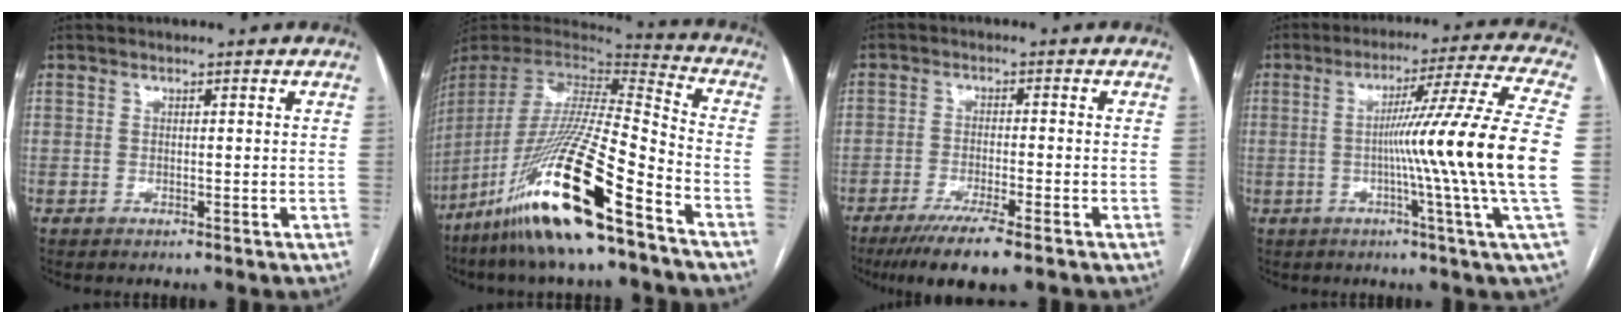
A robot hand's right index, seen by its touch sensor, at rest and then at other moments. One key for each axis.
{"total": 24.3, "fx": -15.0, "fy": 1.3, "fz": 19.1, "tx": -0.395, "ty": -0.057, "tz": -0.284}
{"total": 7.7, "fx": -5.4, "fy": 0.5, "fz": 5.5, "tx": -0.090, "ty": -0.017, "tz": -0.088}
{"total": 17.5, "fx": -1.5, "fy": -3.4, "fz": 17.1, "tx": -0.254, "ty": -0.013, "tz": -0.037}